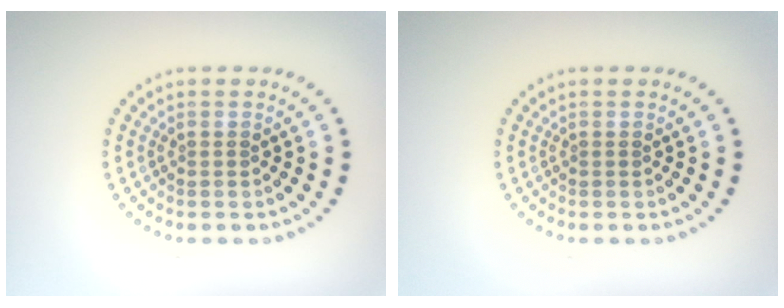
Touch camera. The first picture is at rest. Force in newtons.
{"total": 0.0}